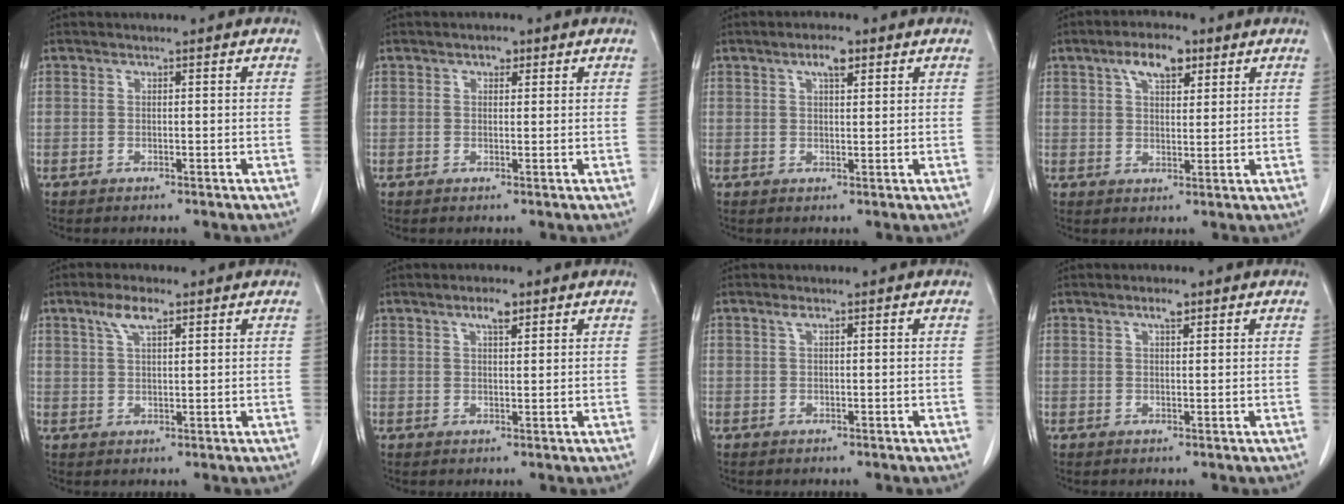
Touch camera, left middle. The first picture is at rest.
{"total": 1.4, "force": [0.8, 0.8, 0.8], "torque": [-0.015, 0.004, 0.012]}
{"total": 3.6, "force": [2.1, 1.0, 2.8], "torque": [-0.053, 0.005, 0.035]}
{"total": 6.1, "force": [3.4, 2.5, 4.4], "torque": [-0.078, 0.012, 0.056]}
{"total": 4.2, "force": [2.5, 1.2, 3.1], "torque": [-0.068, 0.009, 0.051]}
{"total": 2.8, "force": [1.7, 0.7, 2.0], "torque": [-0.038, 0.003, 0.029]}
{"total": 0.7, "force": [0.4, 0.1, 0.5], "torque": [-0.014, 0.005, 0.007]}
{"total": 1.8, "force": [1.1, 0.4, 1.3], "torque": [-0.026, 0.003, 0.019]}